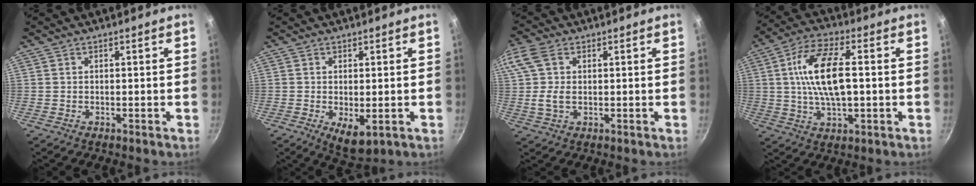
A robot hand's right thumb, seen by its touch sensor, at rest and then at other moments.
{"total": 5.6, "force": [-1.3, 2.6, 4.9], "torque": [-0.069, -0.014, -0.008]}
{"total": 8.0, "force": [1.5, 5.0, 6.0], "torque": [-0.119, 0.008, 0.022]}
{"total": 14.1, "force": [1.0, 6.1, 12.6], "torque": [-0.235, 0.017, 0.012]}